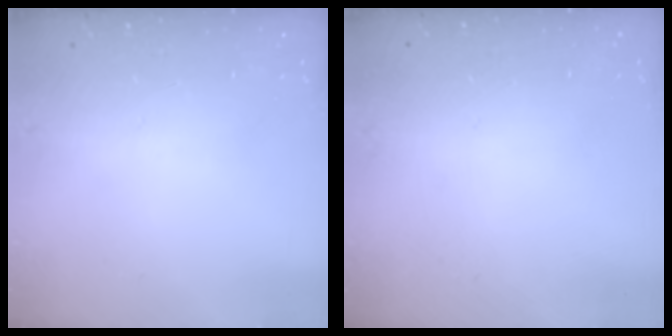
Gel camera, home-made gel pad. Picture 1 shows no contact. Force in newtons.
{"total": 0.0}